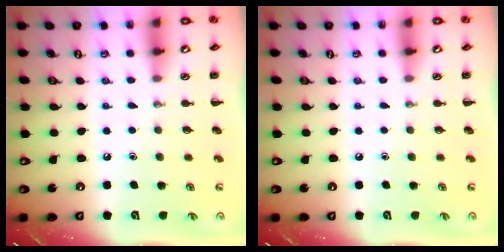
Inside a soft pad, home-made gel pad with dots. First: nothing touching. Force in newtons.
{"total": 0.0}